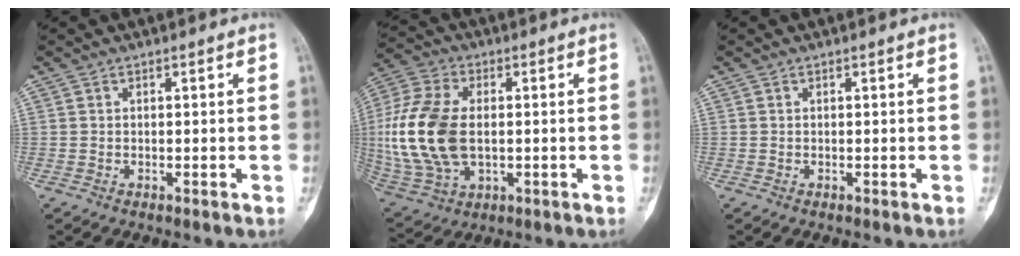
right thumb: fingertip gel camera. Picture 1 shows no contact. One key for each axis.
{"total": 19.1, "fx": 0.1, "fy": 11.6, "fz": 15.1, "tx": -0.336, "ty": -0.002, "tz": 0.011}
{"total": 0.0}